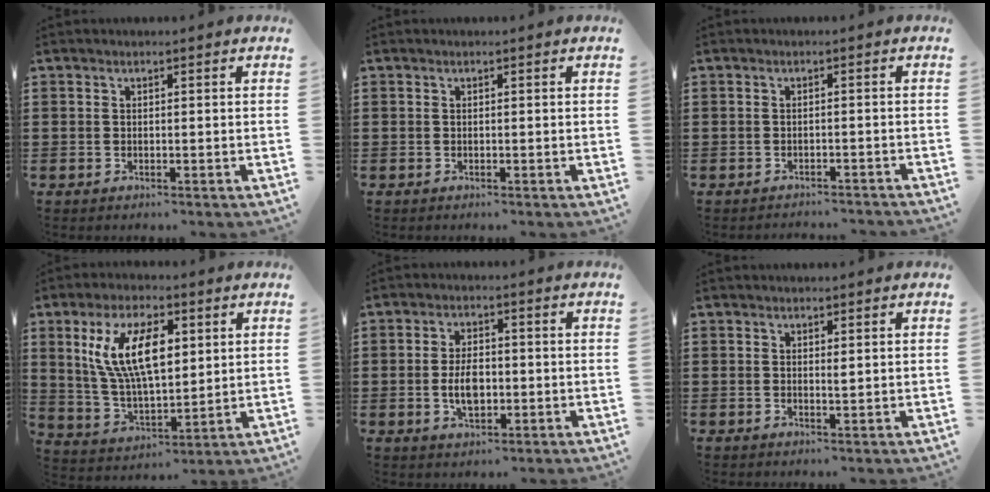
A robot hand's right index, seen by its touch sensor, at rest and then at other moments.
{"total": 0.0}
{"total": 1.6, "force": [-1.5, 0.0, -0.2], "torque": [-0.002, 0.000, -0.034]}
{"total": 12.0, "force": [4.1, 5.3, 9.9], "torque": [-0.219, 0.011, 0.068]}
{"total": 5.2, "force": [-0.8, 2.8, 4.3], "torque": [-0.085, -0.001, -0.019]}
{"total": 0.8, "force": [0.2, 0.3, 0.7], "torque": [-0.006, -0.001, 0.002]}